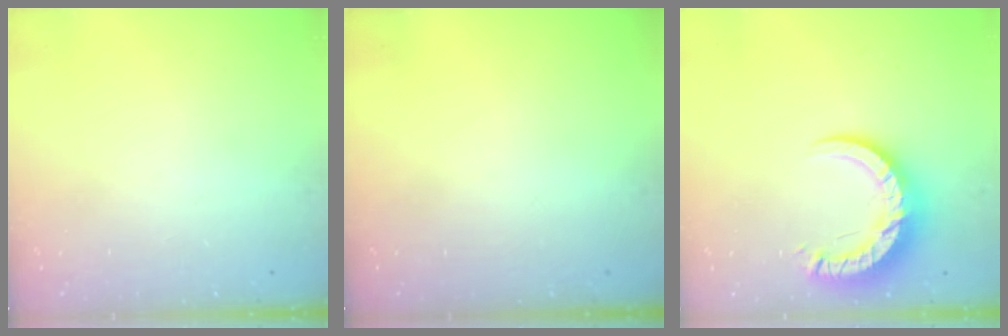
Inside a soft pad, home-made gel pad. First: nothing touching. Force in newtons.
{"total": 0.0}
{"total": 10.7, "press": 10.6, "slide": 1.1}